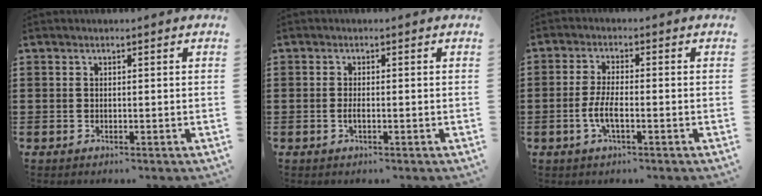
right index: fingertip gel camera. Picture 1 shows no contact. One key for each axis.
{"total": 1.2, "fx": -0.4, "fy": 0.3, "fz": 1.1, "tx": -0.021, "ty": -0.001, "tz": -0.007}
{"total": 4.2, "fx": -1.5, "fy": 1.0, "fz": 3.8, "tx": -0.085, "ty": -0.004, "tz": -0.032}